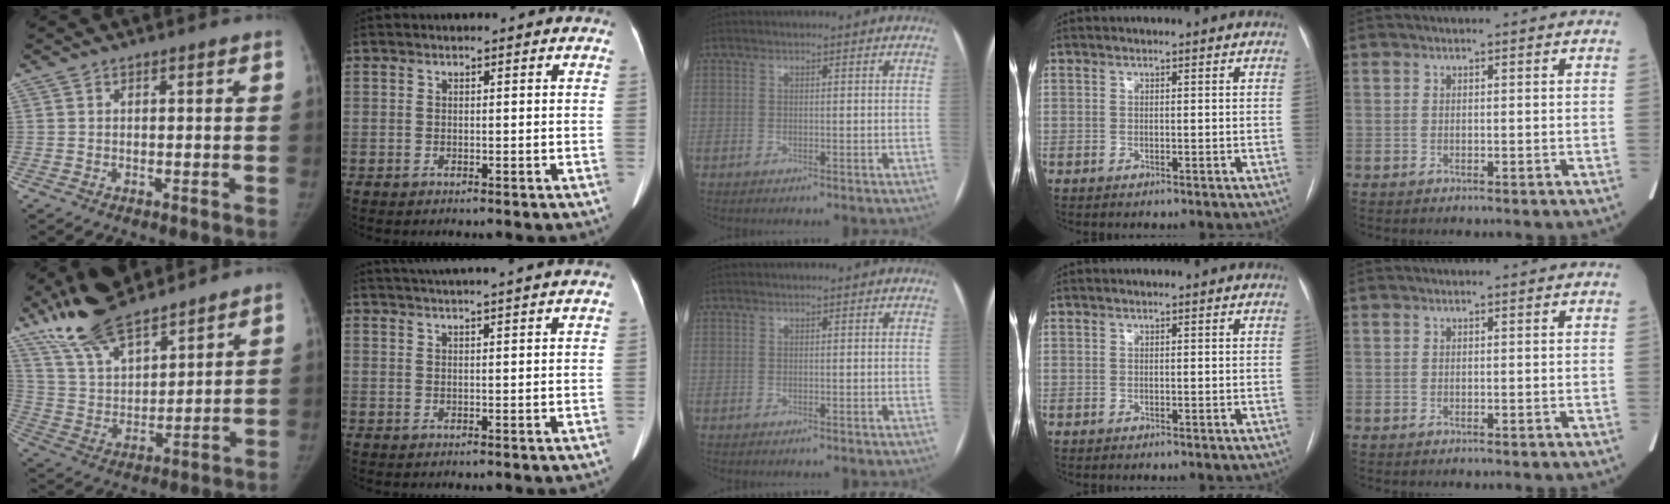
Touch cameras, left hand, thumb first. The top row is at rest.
{"thumb": {"total": 16.4, "force": [12.9, 5.5, 8.5], "torque": [-0.128, -0.054, 0.245]}, "index": {"total": 10.6, "force": [9.6, -1.2, 4.4], "torque": [-0.072, 0.020, 0.124]}}